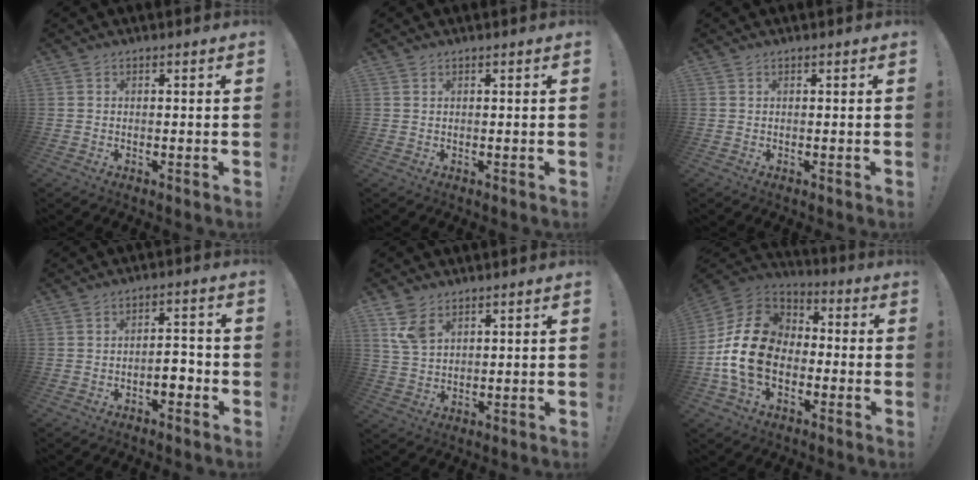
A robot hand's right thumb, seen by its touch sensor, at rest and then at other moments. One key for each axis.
{"total": 0.0}
{"total": 0.0}
{"total": 5.1, "fx": -2.5, "fy": 2.4, "fz": 3.8, "tx": -0.059, "ty": 0.011, "tz": -0.042}
{"total": 6.5, "fx": 3.9, "fy": 3.8, "fz": 3.6, "tx": -0.067, "ty": -0.013, "tz": 0.078}
{"total": 17.9, "fx": -2.9, "fy": 13.2, "fz": 11.7, "tx": -0.212, "ty": 0.033, "tz": -0.042}